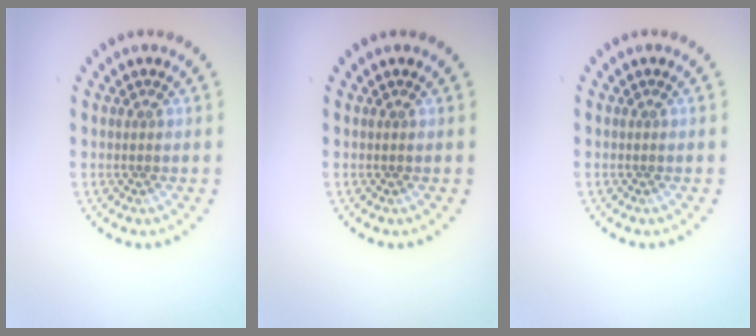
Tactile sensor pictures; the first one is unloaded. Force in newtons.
{"total": 0.0}
{"total": 0.0}